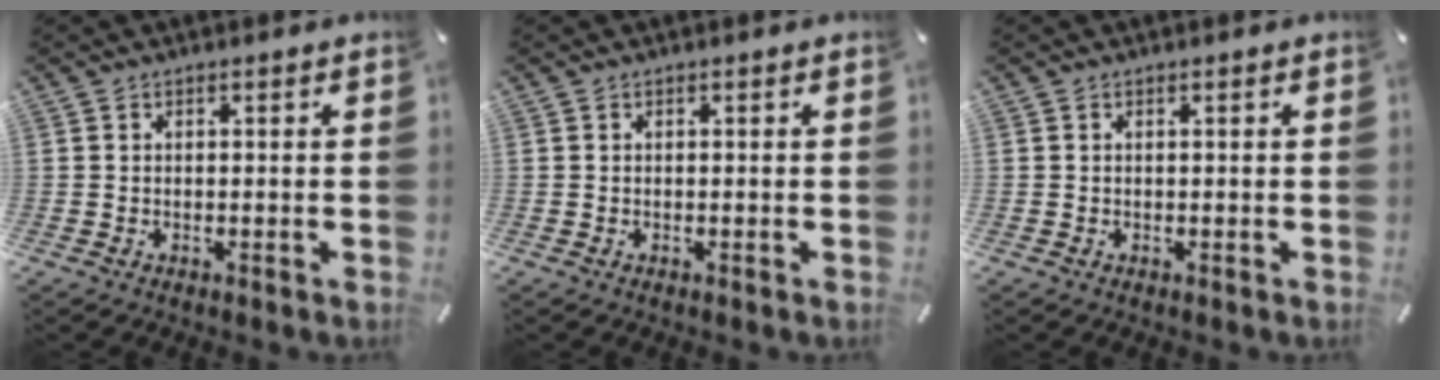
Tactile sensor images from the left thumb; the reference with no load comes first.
{"total": 0.0}
{"total": 0.5, "force": [-0.1, 0.4, -0.3], "torque": [0.008, 0.007, -0.003]}